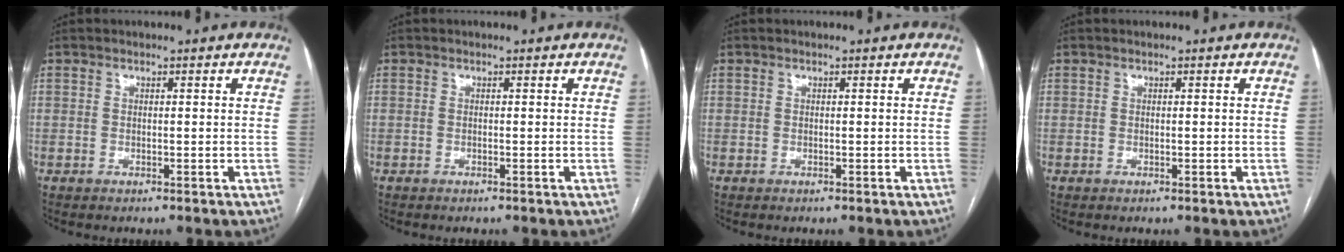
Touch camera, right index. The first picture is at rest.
{"total": 0.0}
{"total": 0.0}
{"total": 0.0}